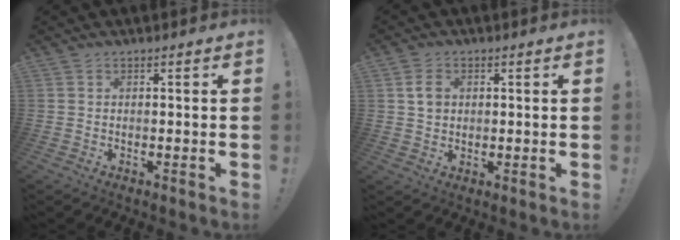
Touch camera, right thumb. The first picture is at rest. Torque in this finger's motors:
{"motor_torque": [0.18, 0.61, -0.17, 0.22, 0.03]}